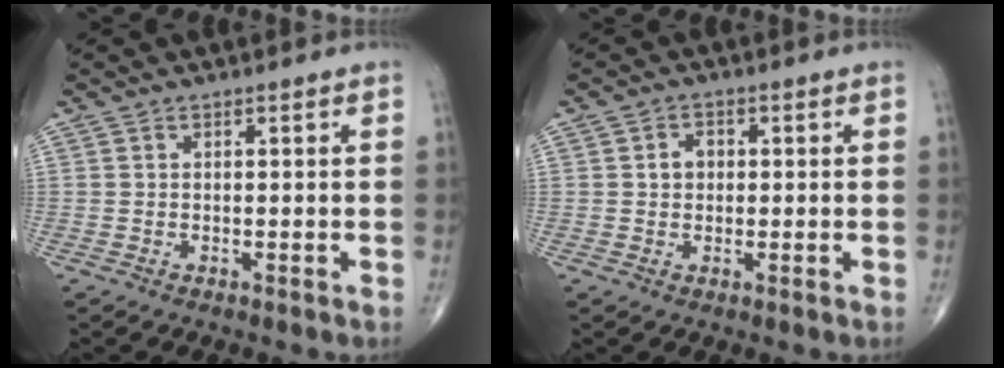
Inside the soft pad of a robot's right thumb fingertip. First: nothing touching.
{"total": 2.6, "force": [0.3, 2.2, 1.5], "torque": [-0.014, 0.008, 0.002]}